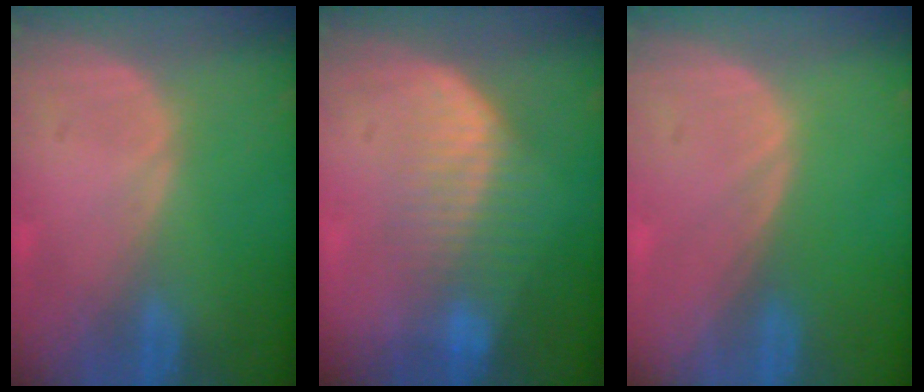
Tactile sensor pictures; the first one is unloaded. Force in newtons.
{"total": 7.2, "press": 6.6, "slide": 3.0}
{"total": 0.0}